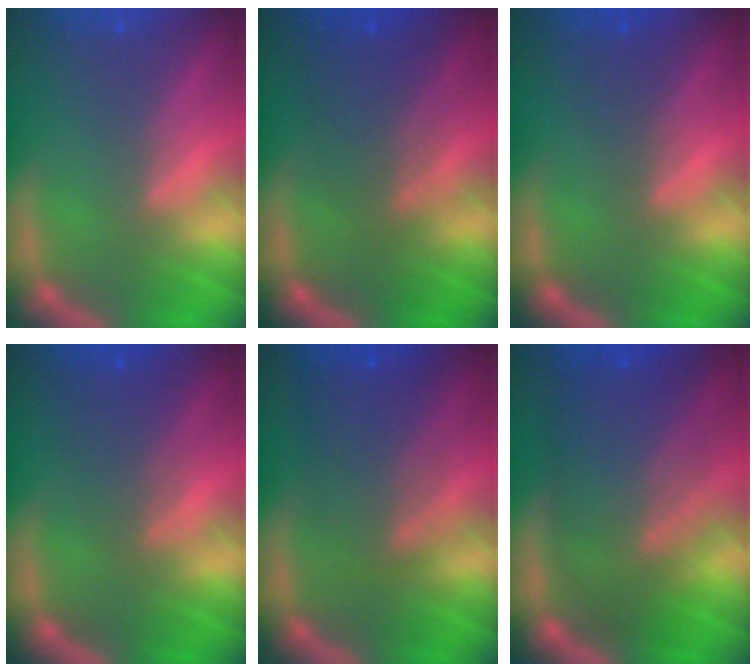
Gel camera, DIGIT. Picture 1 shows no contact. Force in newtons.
{"total": 4.6}
{"total": 1.5}
{"total": 3.0}
{"total": 5.6}
{"total": 9.1}